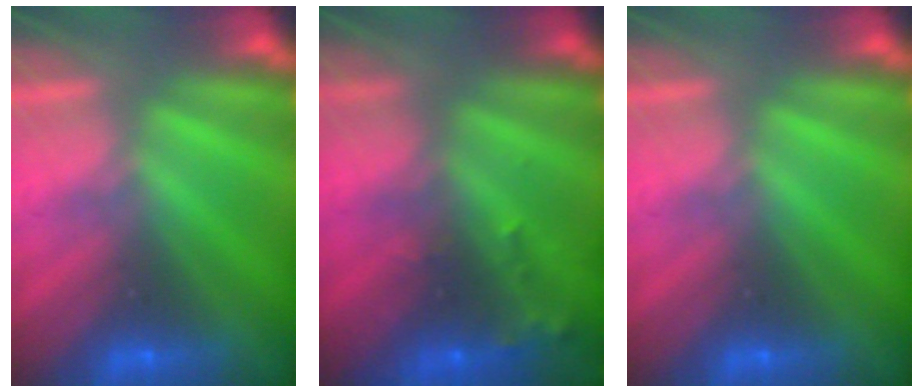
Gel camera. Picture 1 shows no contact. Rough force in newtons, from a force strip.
{"total": 9.0}
{"total": 0.0}